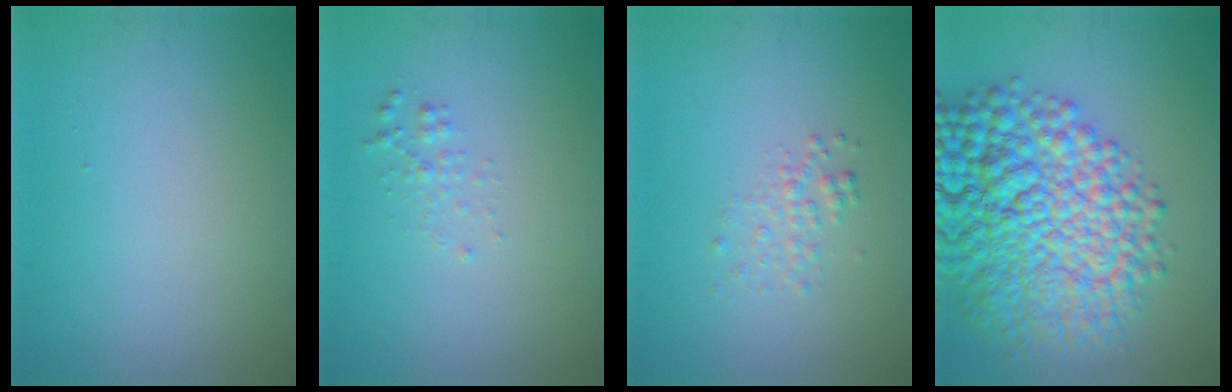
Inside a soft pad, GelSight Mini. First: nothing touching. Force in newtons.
{"total": 0.9, "press": 0.9, "slide": 0.1}
{"total": 1.4, "press": 1.4, "slide": 0.1}
{"total": 12.1, "press": 12.1, "slide": 0.2}